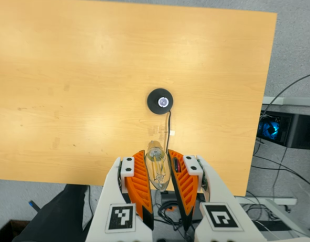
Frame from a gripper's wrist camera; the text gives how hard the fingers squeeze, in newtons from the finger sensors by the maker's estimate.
{"total": 14.9, "left": 16.8, "right": 13.1}